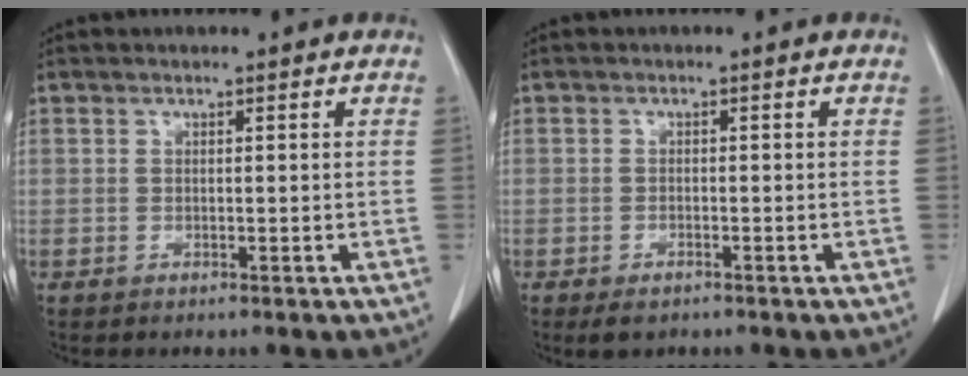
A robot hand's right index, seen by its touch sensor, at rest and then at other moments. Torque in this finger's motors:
{"motor_torque": [0.13, -0.10, 0.01, 0.02]}